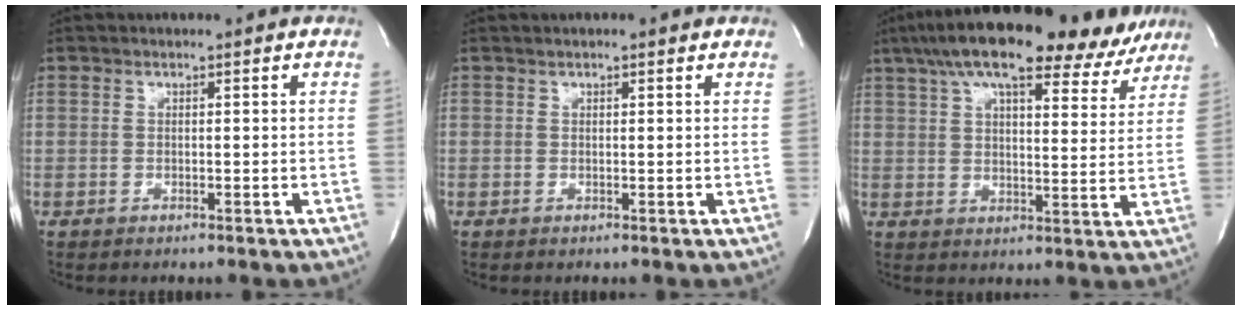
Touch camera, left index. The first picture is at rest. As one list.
[{"total": 0.7, "force": [0.4, 0.5, 0.4], "torque": [-0.010, 0.014, 0.003]}, {"total": 22.0, "force": [16.9, 6.2, 12.5], "torque": [-0.208, 0.040, 0.228]}]